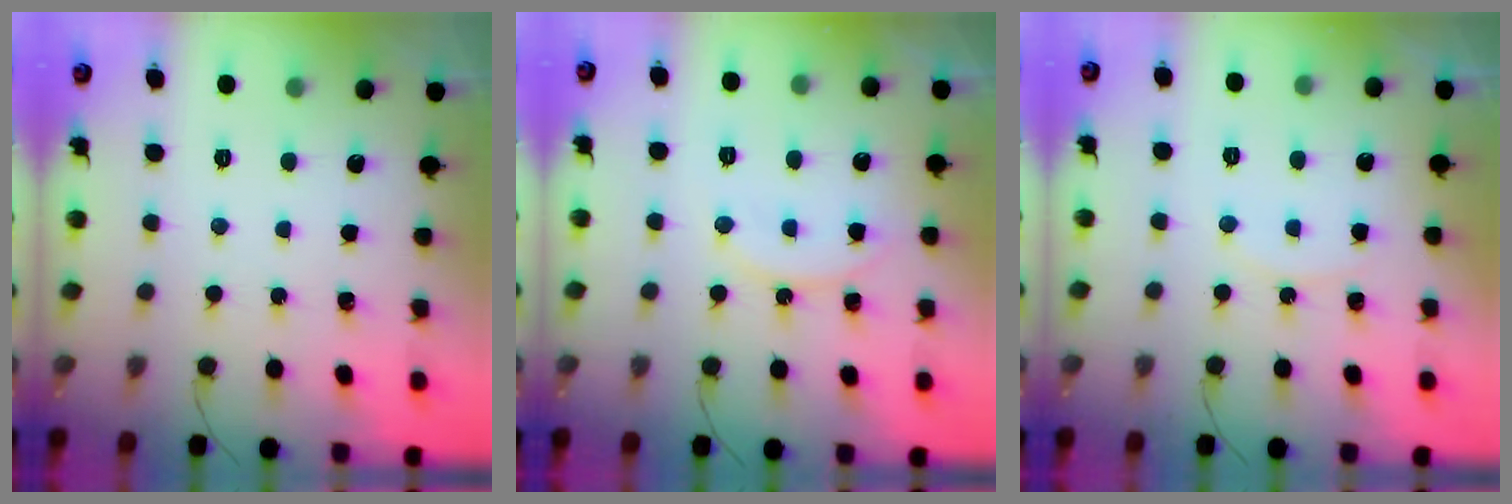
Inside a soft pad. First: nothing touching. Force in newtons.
{"total": 9.2, "press": 9.2, "slide": 0.4}
{"total": 4.8, "press": 4.8, "slide": 0.6}